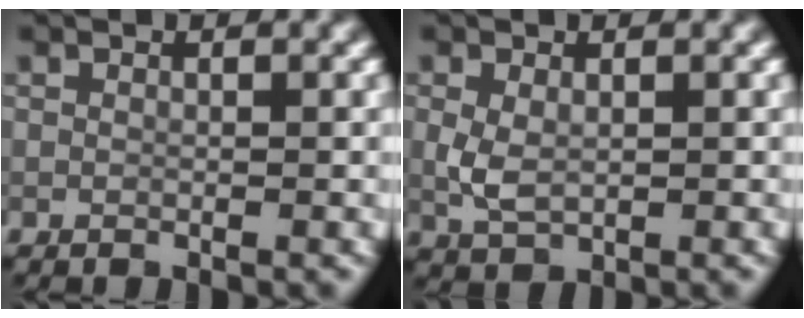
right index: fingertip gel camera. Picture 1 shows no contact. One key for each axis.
{"total": 2.5, "fx": 0.0, "fy": 1.6, "fz": 1.9, "tx": -0.049, "ty": -0.003, "tz": 0.004}